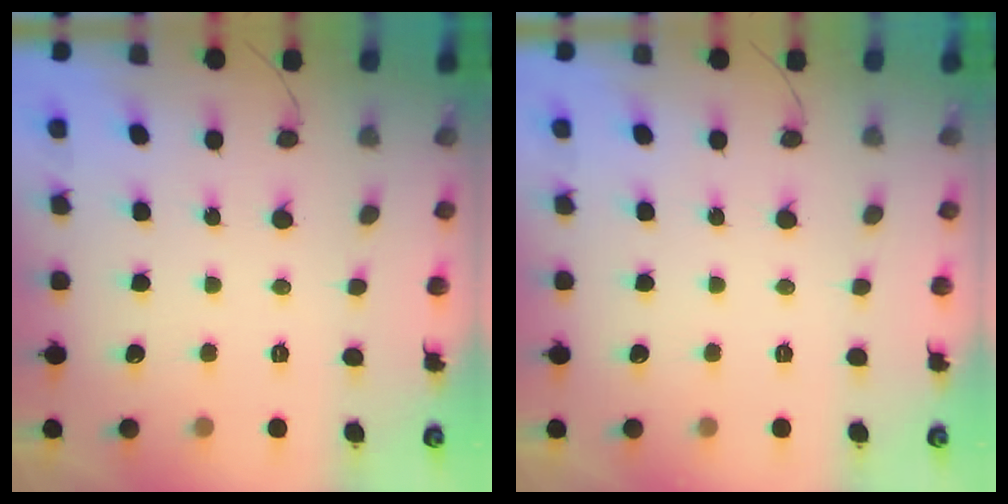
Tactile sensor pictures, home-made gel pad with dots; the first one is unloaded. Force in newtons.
{"total": 0.0}